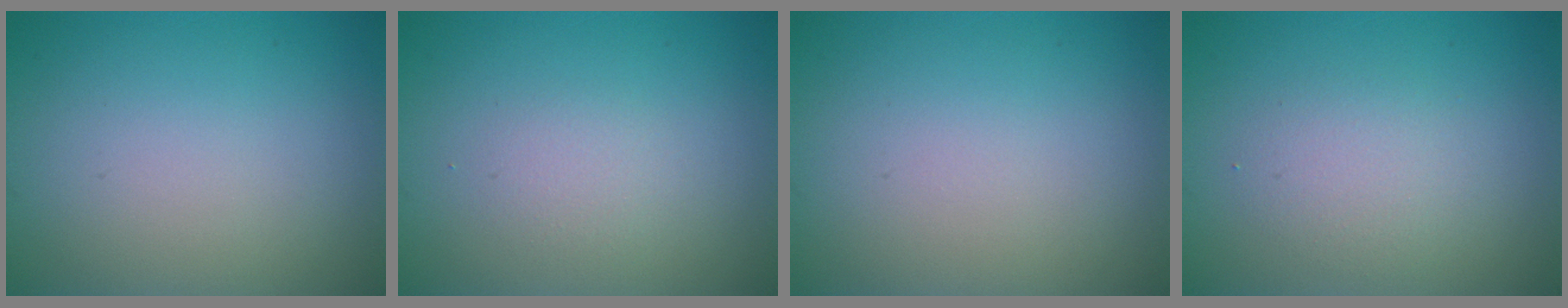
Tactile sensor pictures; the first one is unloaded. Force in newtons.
{"total": 1.2, "press": 1.2, "slide": 0.1}
{"total": 0.0}
{"total": 2.2, "press": 2.2, "slide": 0.0}